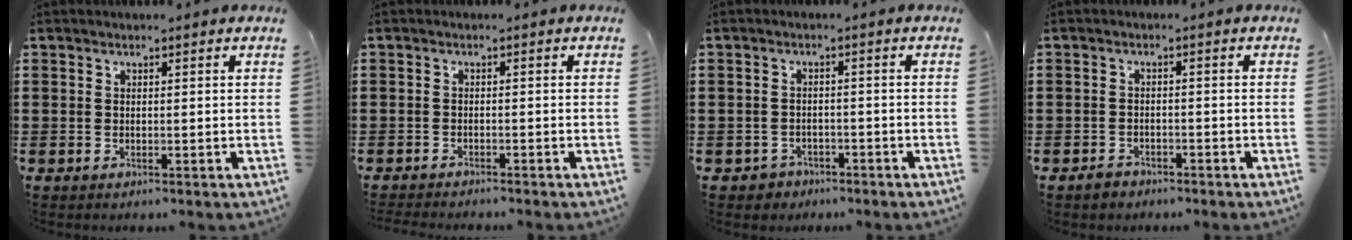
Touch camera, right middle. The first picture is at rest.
{"total": 1.4, "force": [-1.4, -0.2, 0.1], "torque": [-0.006, -0.002, -0.028]}
{"total": 1.8, "force": [-1.6, 0.7, -0.1], "torque": [-0.006, -0.001, -0.037]}
{"total": 1.6, "force": [-1.5, 0.5, 0.2], "torque": [-0.010, -0.002, -0.031]}